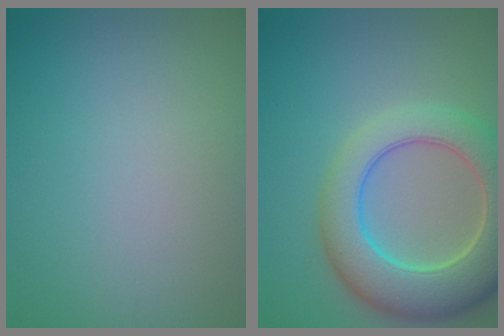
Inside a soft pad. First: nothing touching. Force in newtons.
{"total": 9.1, "press": 9.1, "slide": 0.8}